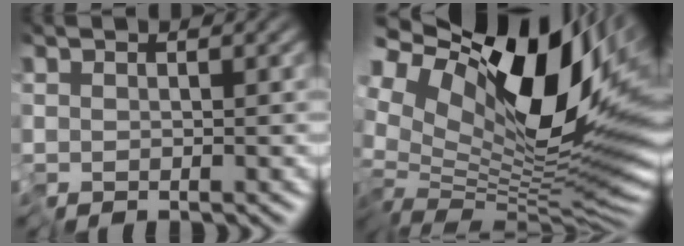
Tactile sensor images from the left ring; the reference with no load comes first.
{"total": 15.8, "force": [5.0, 7.0, 13.3], "torque": [-0.229, 0.018, 0.076]}